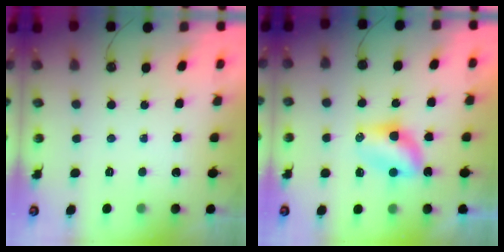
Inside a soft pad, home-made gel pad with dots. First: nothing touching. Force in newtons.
{"total": 7.1, "press": 6.9, "slide": 1.6}